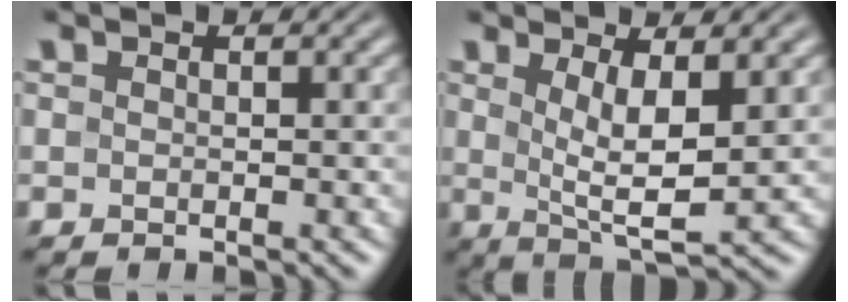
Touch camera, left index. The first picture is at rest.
{"total": 5.0, "force": [1.2, 1.5, 4.7], "torque": [-0.085, -0.013, 0.026]}